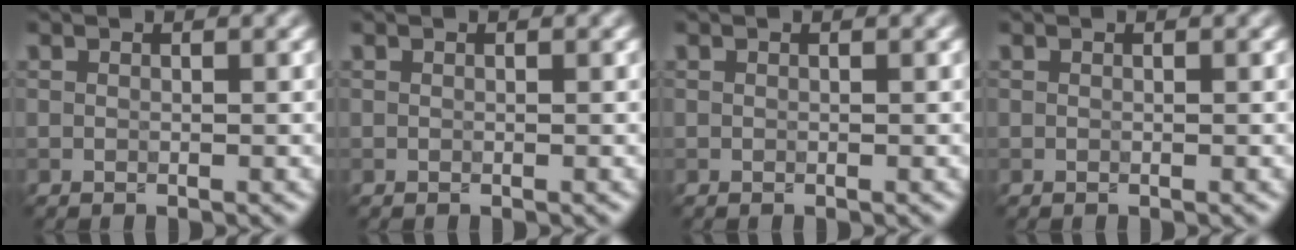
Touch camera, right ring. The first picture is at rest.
{"total": 0.0}
{"total": 0.0}
{"total": 0.0}